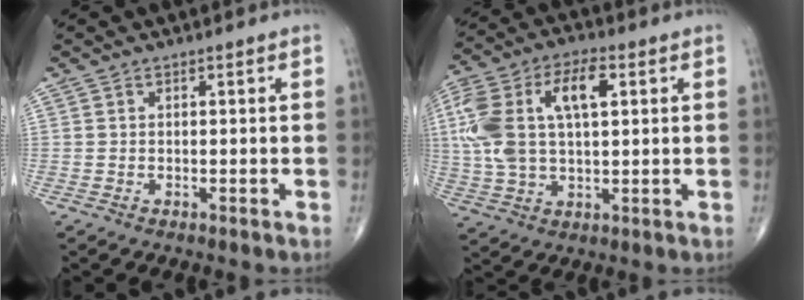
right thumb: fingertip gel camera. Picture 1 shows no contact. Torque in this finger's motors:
{"motor_torque": [0.67, 1.17, 1.90, 0.44, 0.31]}